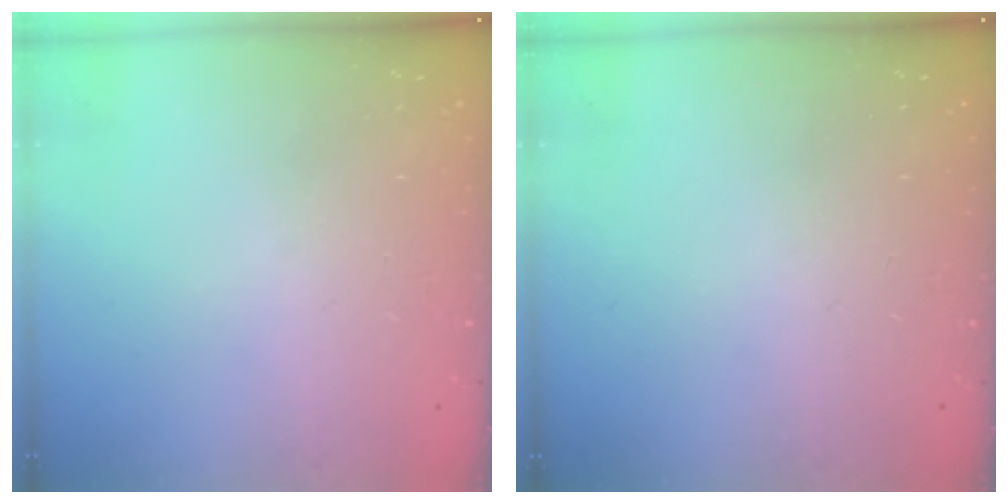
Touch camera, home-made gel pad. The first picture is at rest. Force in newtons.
{"total": 0.0}